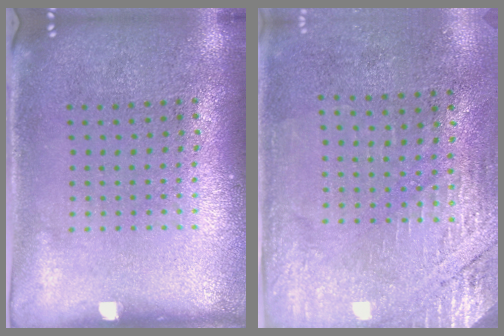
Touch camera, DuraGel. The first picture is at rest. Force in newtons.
{"total": 2.7, "press": 2.4, "slide": 1.2}